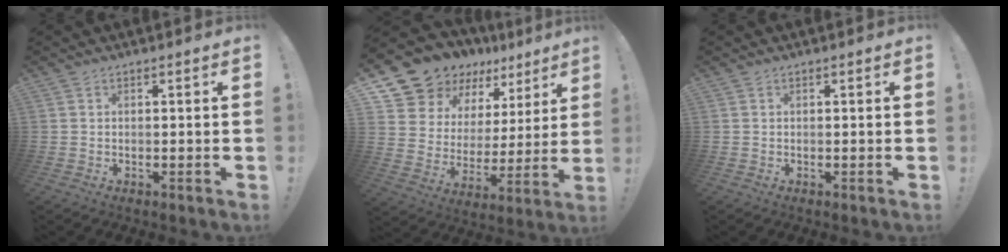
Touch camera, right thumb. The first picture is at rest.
{"total": 14.6, "force": [13.0, 6.3, 2.1], "torque": [-0.055, -0.114, 0.250]}
{"total": 0.0}